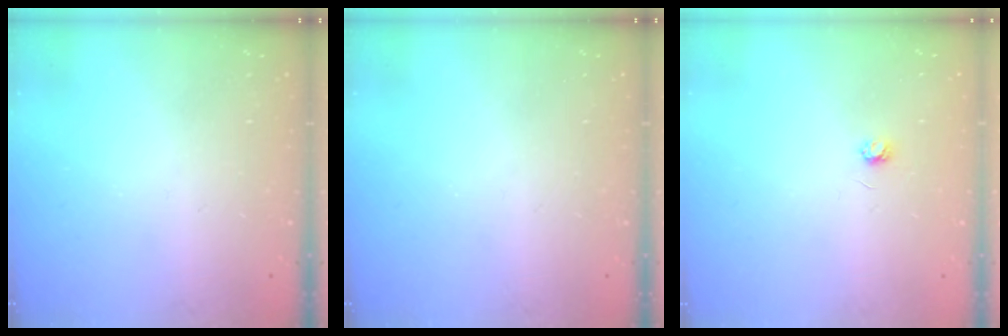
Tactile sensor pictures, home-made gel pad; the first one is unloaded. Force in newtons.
{"total": 0.0}
{"total": 2.9, "press": 2.9, "slide": 0.3}